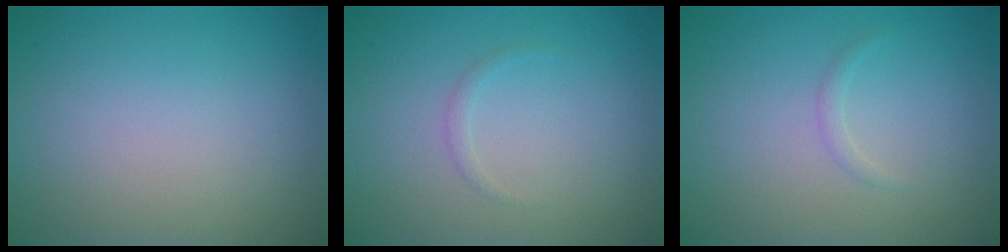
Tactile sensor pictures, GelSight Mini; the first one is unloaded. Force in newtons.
{"total": 0.6, "press": 0.6, "slide": 0.1}
{"total": 0.7, "press": 0.7, "slide": 0.1}